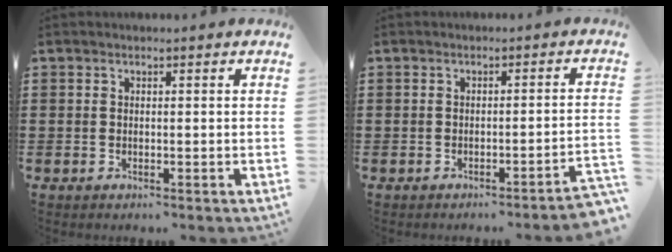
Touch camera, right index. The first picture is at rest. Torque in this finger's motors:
{"motor_torque": [1.25, -0.56, 0.08, 0.04]}